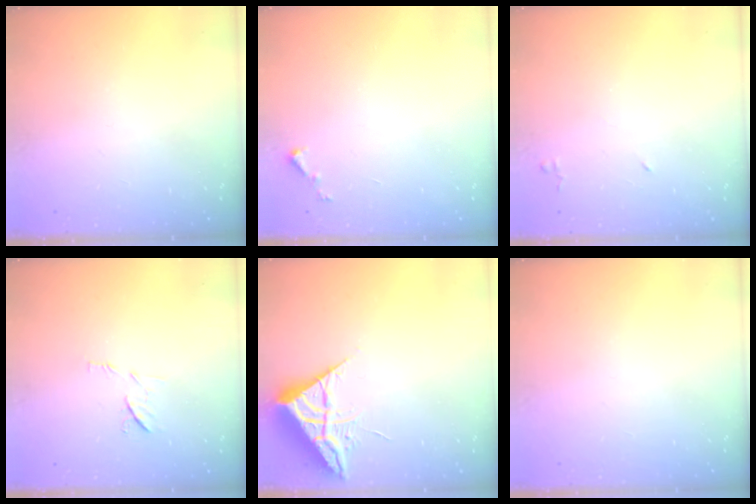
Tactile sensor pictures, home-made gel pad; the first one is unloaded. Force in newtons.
{"total": 3.1, "press": 3.1, "slide": 0.2}
{"total": 4.0, "press": 3.9, "slide": 0.7}
{"total": 6.5, "press": 6.5, "slide": 0.7}
{"total": 6.9, "press": 6.9, "slide": 0.4}
{"total": 0.0}